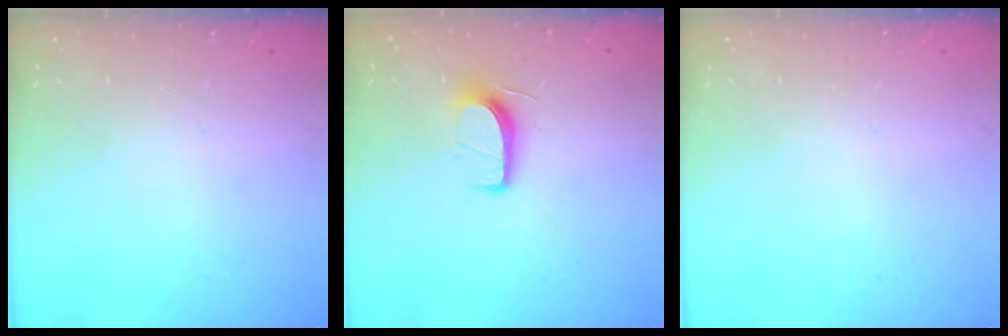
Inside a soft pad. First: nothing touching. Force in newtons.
{"total": 8.0, "press": 7.9, "slide": 1.0}
{"total": 0.0}